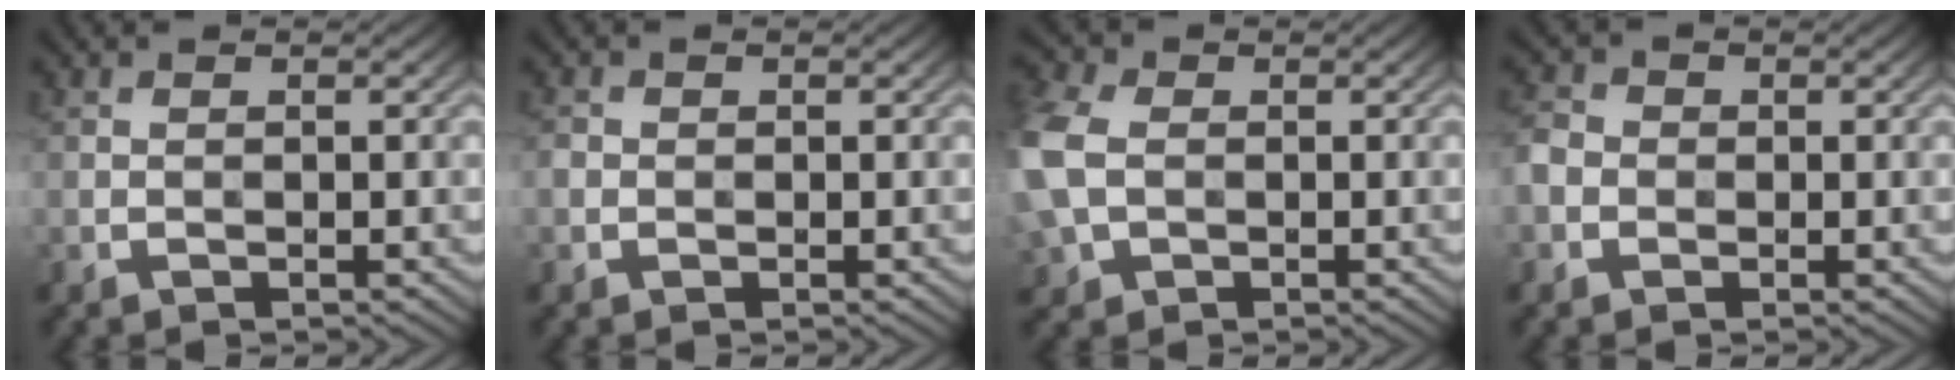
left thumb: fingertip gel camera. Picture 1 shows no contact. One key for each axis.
{"total": 0.9, "fx": -0.1, "fy": 0.8, "fz": 0.2, "tx": -0.003, "ty": -0.003, "tz": -0.007}
{"total": 9.9, "fx": -0.5, "fy": 7.2, "fz": 6.8, "tx": -0.220, "ty": -0.007, "tz": -0.015}
{"total": 2.5, "fx": -0.6, "fy": 2.2, "fz": 0.9, "tx": -0.024, "ty": 0.001, "tz": -0.019}